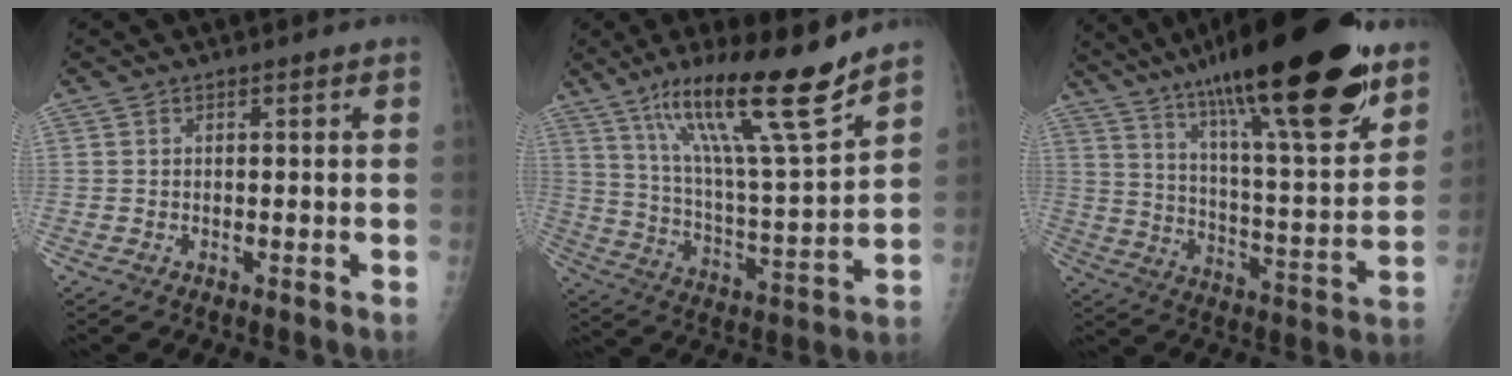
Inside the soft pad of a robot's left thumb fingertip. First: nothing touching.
{"total": 20.2, "force": [14.0, 1.6, 14.5], "torque": [-0.222, -0.071, 0.244]}
{"total": 30.7, "force": [20.2, 6.1, 22.4], "torque": [-0.338, -0.055, 0.326]}